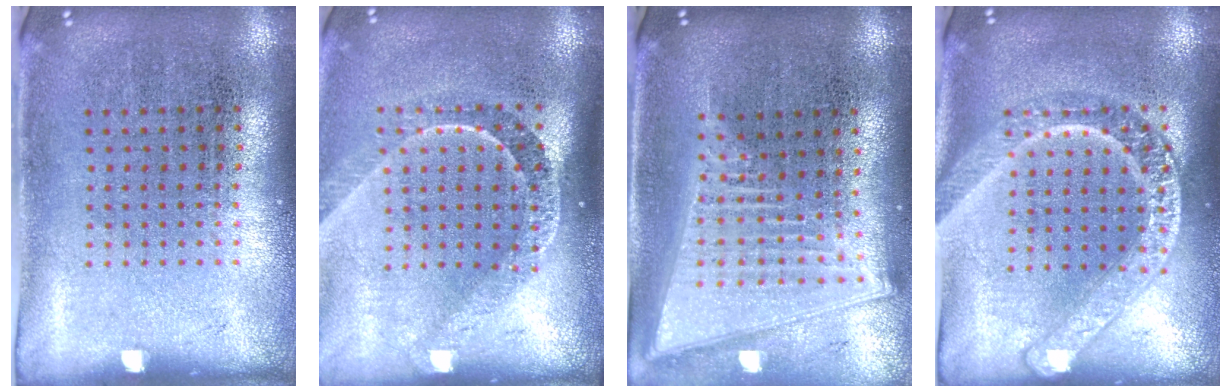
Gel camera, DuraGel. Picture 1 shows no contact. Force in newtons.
{"total": 2.1, "press": 1.5, "slide": 1.5}
{"total": 2.1, "press": 1.8, "slide": 1.2}
{"total": 2.9, "press": 2.9, "slide": 0.4}